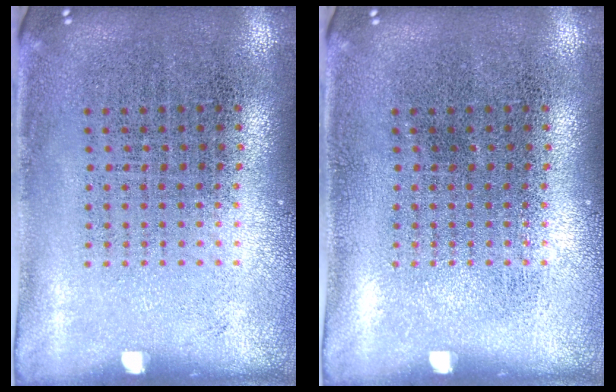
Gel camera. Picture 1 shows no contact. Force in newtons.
{"total": 0.0}